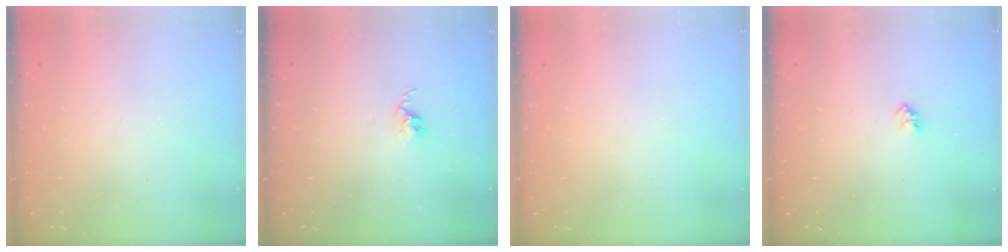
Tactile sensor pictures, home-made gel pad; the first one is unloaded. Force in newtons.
{"total": 2.6, "press": 2.6, "slide": 0.4}
{"total": 0.0}
{"total": 2.6, "press": 2.6, "slide": 0.4}